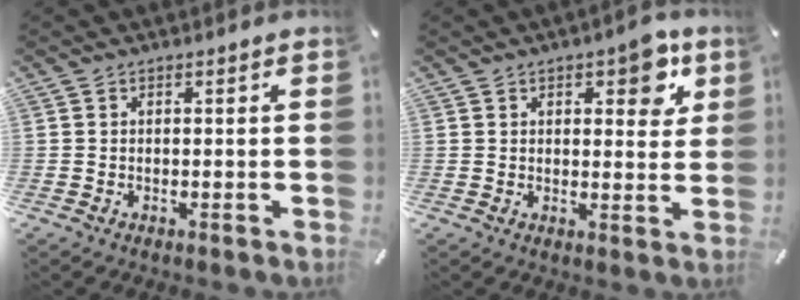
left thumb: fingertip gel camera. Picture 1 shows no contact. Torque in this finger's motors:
{"motor_torque": [0.38, -0.38, 0.25, -0.07, -0.01]}